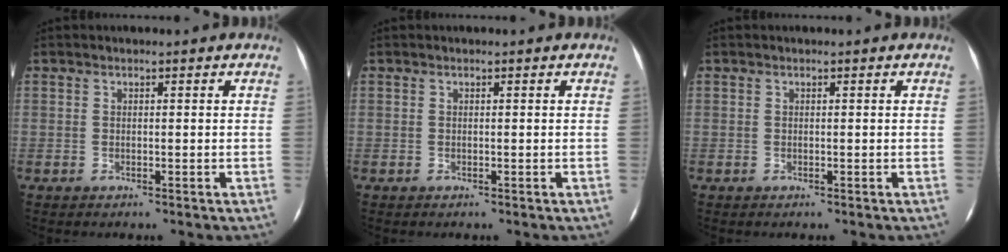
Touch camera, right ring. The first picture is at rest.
{"total": 0.0}
{"total": 0.0}